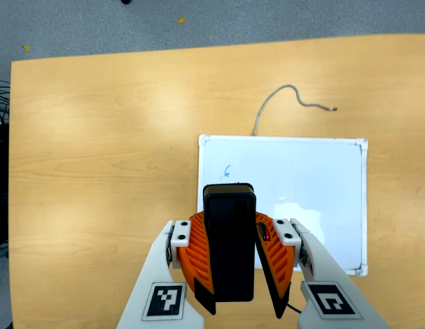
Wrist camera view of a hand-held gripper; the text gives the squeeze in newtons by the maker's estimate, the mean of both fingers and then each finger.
{"total": 10.6, "left": 10.1, "right": 11.1}